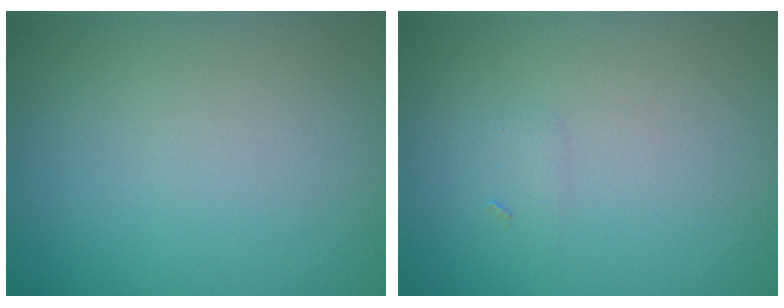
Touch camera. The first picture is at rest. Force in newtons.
{"total": 0.7, "press": 0.7, "slide": 0.0}